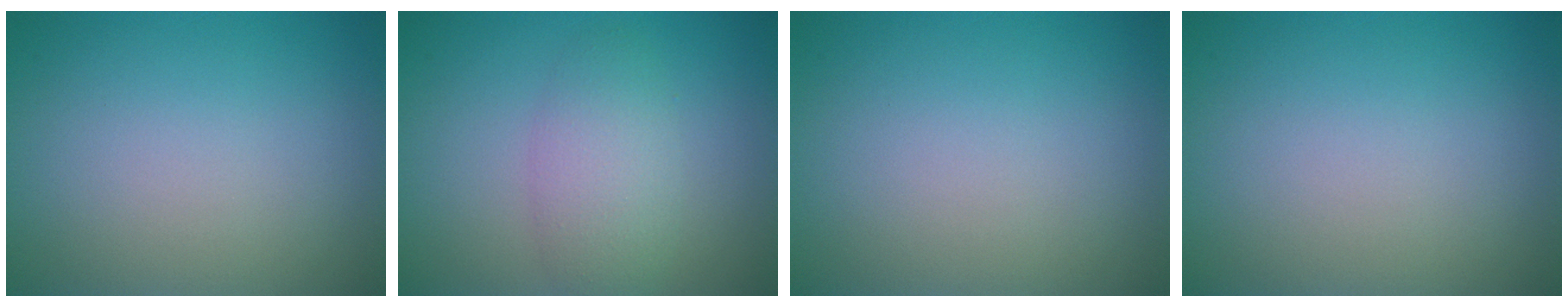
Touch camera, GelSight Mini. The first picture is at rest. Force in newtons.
{"total": 3.5, "press": 3.5, "slide": 0.2}
{"total": 0.0}
{"total": 0.0}